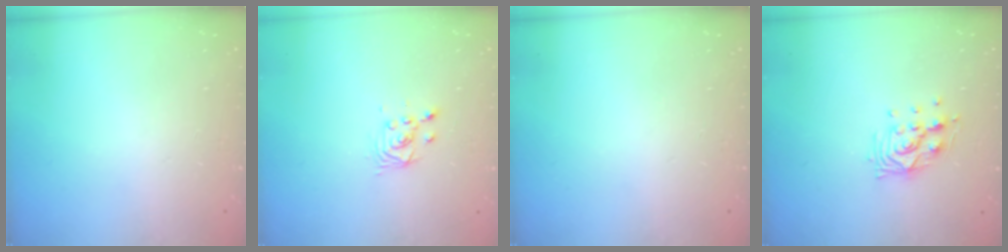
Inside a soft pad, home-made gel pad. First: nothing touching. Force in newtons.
{"total": 2.9, "press": 2.9, "slide": 0.1}
{"total": 0.0}
{"total": 9.5, "press": 9.5, "slide": 0.4}